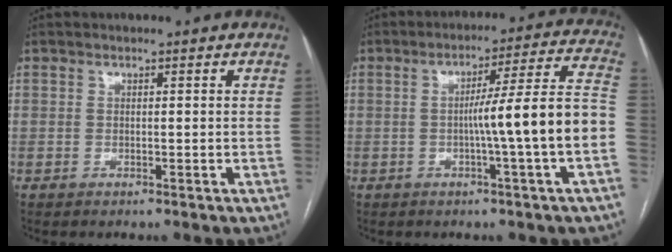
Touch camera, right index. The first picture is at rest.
{"total": 12.6, "force": [-2.6, -1.5, 12.2], "torque": [-0.175, 0.018, -0.041]}